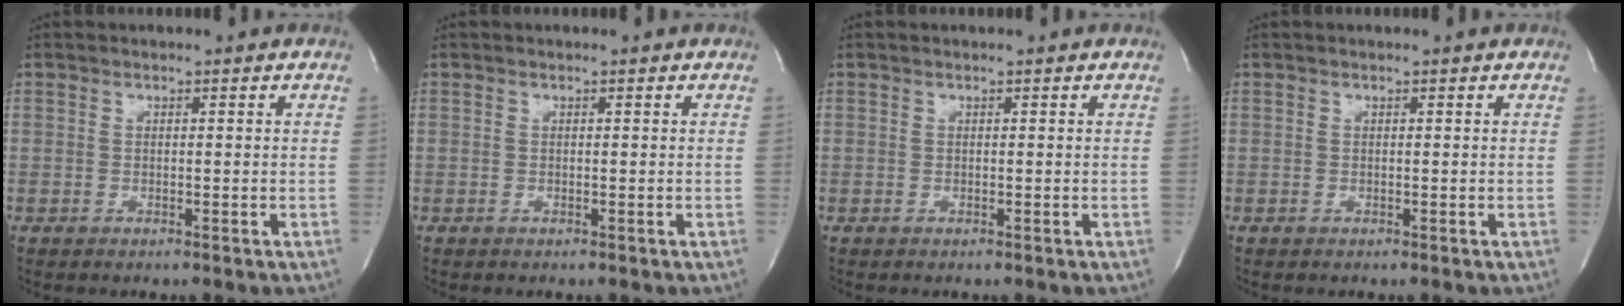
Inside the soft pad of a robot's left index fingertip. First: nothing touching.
{"total": 0.0}
{"total": 0.0}
{"total": 0.0}